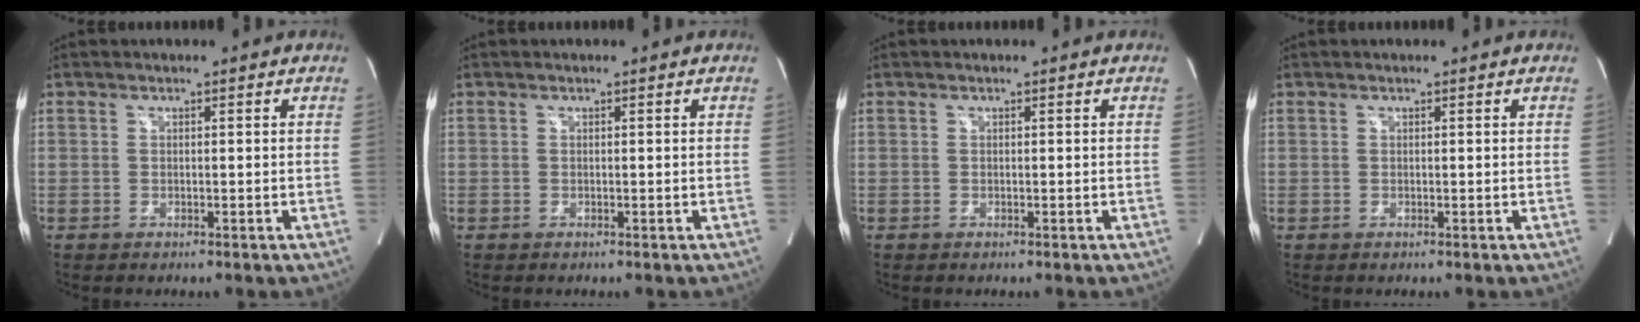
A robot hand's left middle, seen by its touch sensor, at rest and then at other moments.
{"total": 0.0}
{"total": 0.0}
{"total": 0.0}